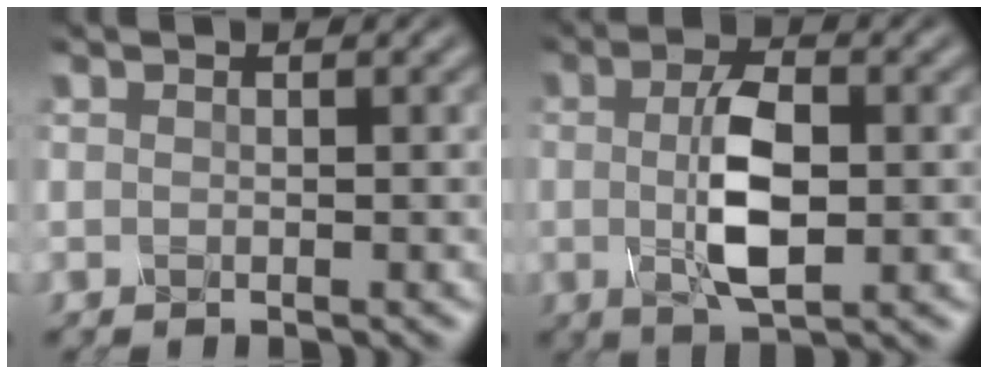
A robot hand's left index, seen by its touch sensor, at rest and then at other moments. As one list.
[{"total": 5.0, "force": [0.0, 1.8, 4.7], "torque": [-0.100, 0.002, -0.001]}]